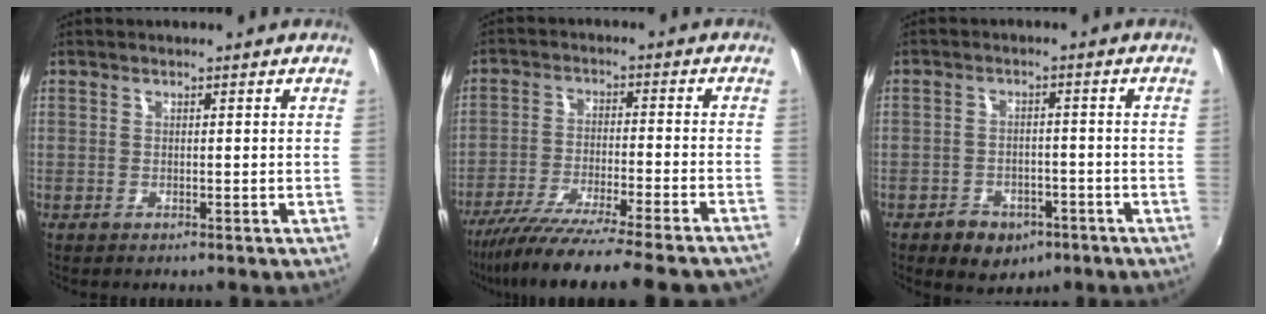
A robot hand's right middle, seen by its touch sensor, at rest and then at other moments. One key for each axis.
{"total": 21.0, "fx": -18.2, "fy": -0.4, "fz": 10.4, "tx": -0.186, "ty": -0.061, "tz": -0.280}
{"total": 7.7, "fx": -4.7, "fy": 5.2, "fz": 3.1, "tx": -0.085, "ty": 0.006, "tz": -0.054}